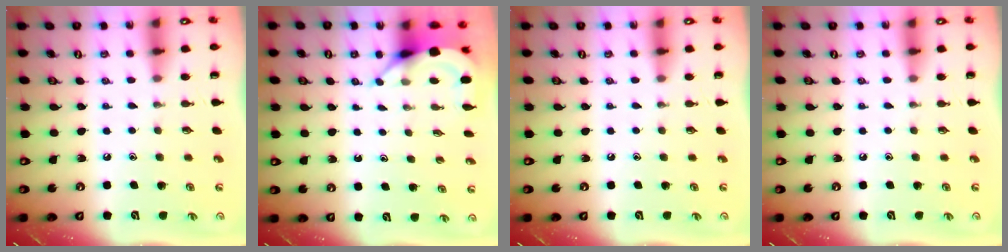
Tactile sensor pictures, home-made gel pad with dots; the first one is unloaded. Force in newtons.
{"total": 4.3, "press": 4.3, "slide": 0.2}
{"total": 0.0}
{"total": 0.0}